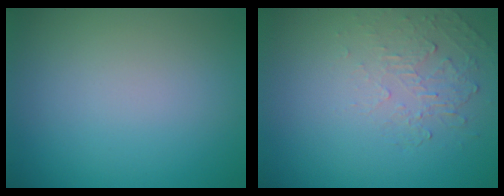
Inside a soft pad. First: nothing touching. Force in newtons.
{"total": 2.1, "press": 0.7, "slide": 2.0}